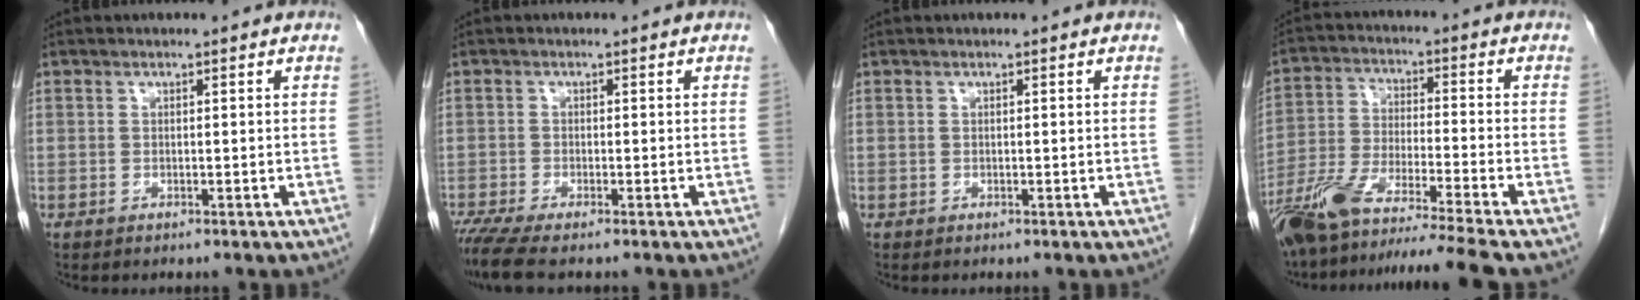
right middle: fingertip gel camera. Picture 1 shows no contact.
{"total": 4.4, "force": [-3.5, 0.0, 2.6], "torque": [-0.048, -0.013, -0.067]}
{"total": 0.0}
{"total": 15.5, "force": [-13.2, -2.3, 7.7], "torque": [-0.146, -0.030, -0.230]}